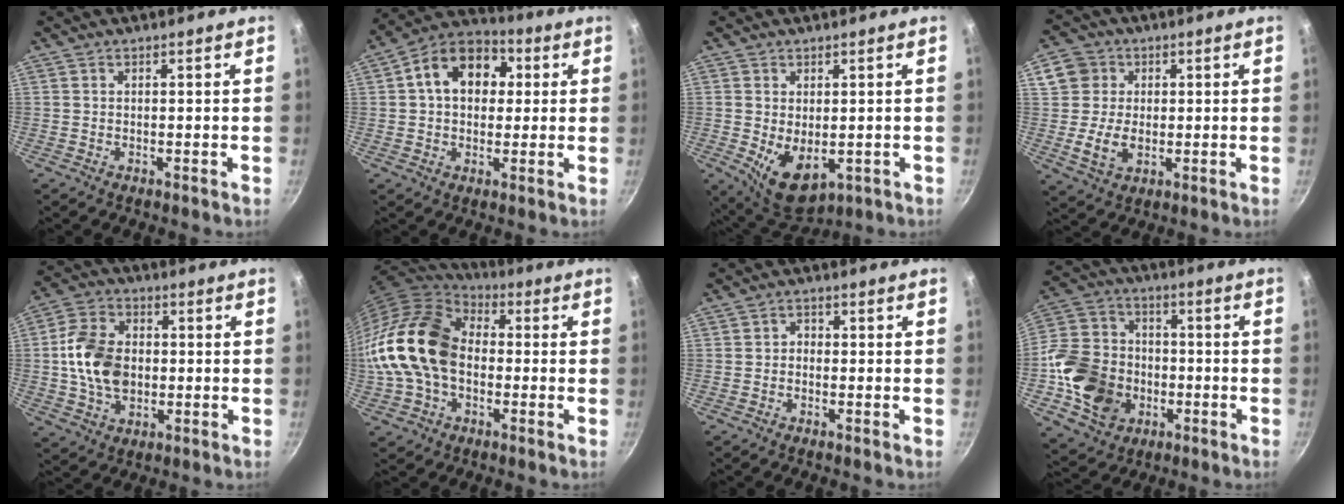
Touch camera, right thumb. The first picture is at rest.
{"total": 13.9, "force": [2.8, 10.2, 9.0], "torque": [-0.110, 0.025, 0.025]}
{"total": 8.6, "force": [-1.2, 5.1, 6.8], "torque": [-0.092, -0.021, 0.000]}
{"total": 8.6, "force": [0.6, 7.4, 4.3], "torque": [-0.046, -0.007, 0.004]}
{"total": 13.0, "force": [-0.1, 9.3, 9.1], "torque": [-0.148, 0.012, -0.009]}
{"total": 18.5, "force": [-1.0, 13.3, 12.9], "torque": [-0.226, 0.041, -0.032]}
{"total": 1.7, "force": [-0.5, 1.4, 0.9], "torque": [-0.008, 0.011, -0.012]}
{"total": 18.6, "force": [-4.4, 15.1, 9.9], "torque": [-0.173, 0.039, -0.073]}